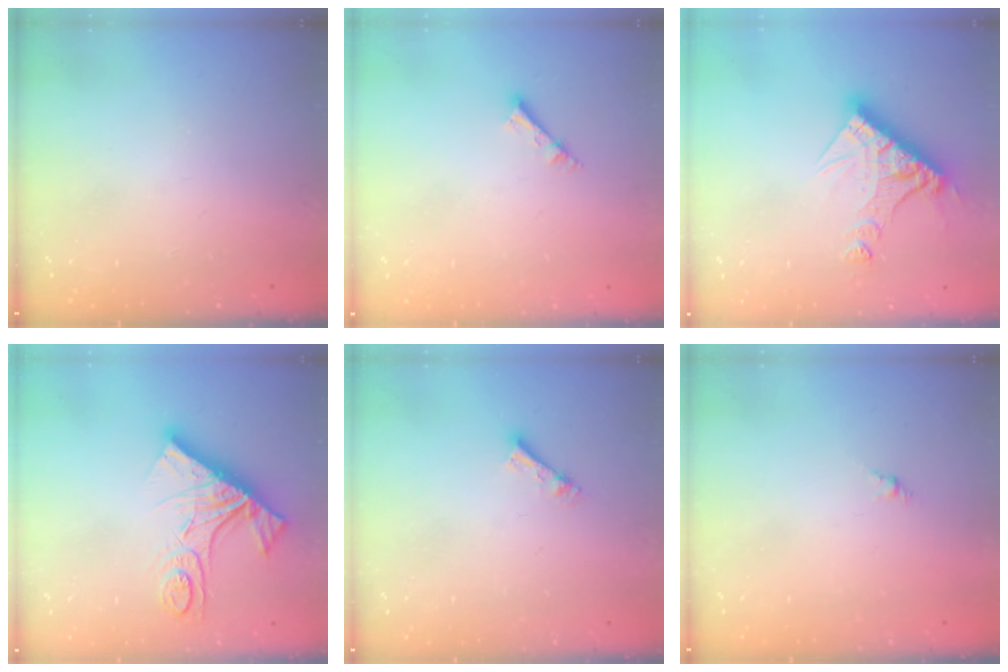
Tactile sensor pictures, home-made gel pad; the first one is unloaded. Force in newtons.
{"total": 2.5, "press": 2.5, "slide": 0.1}
{"total": 13.4, "press": 13.4, "slide": 1.3}
{"total": 17.9, "press": 17.8, "slide": 2.0}
{"total": 4.4, "press": 4.4, "slide": 0.5}
{"total": 1.6, "press": 1.5, "slide": 0.5}